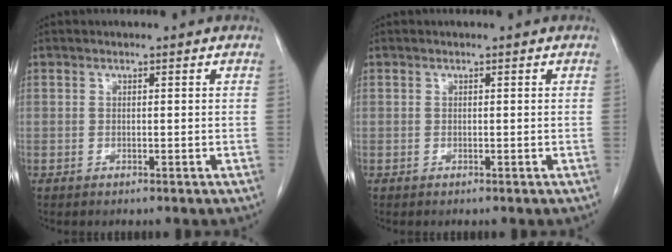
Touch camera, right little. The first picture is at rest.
{"total": 0.0}